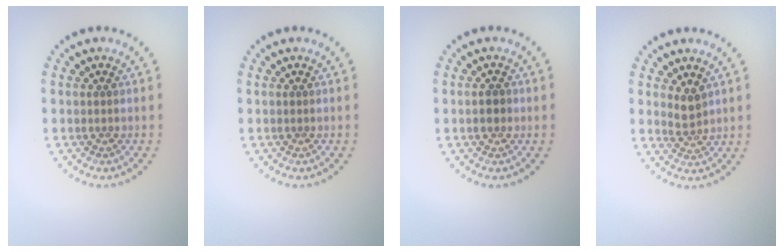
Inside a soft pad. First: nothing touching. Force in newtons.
{"total": 0.0}
{"total": 1.3, "press": 1.3, "slide": 0.3}
{"total": 1.8, "press": 1.5, "slide": 1.1}